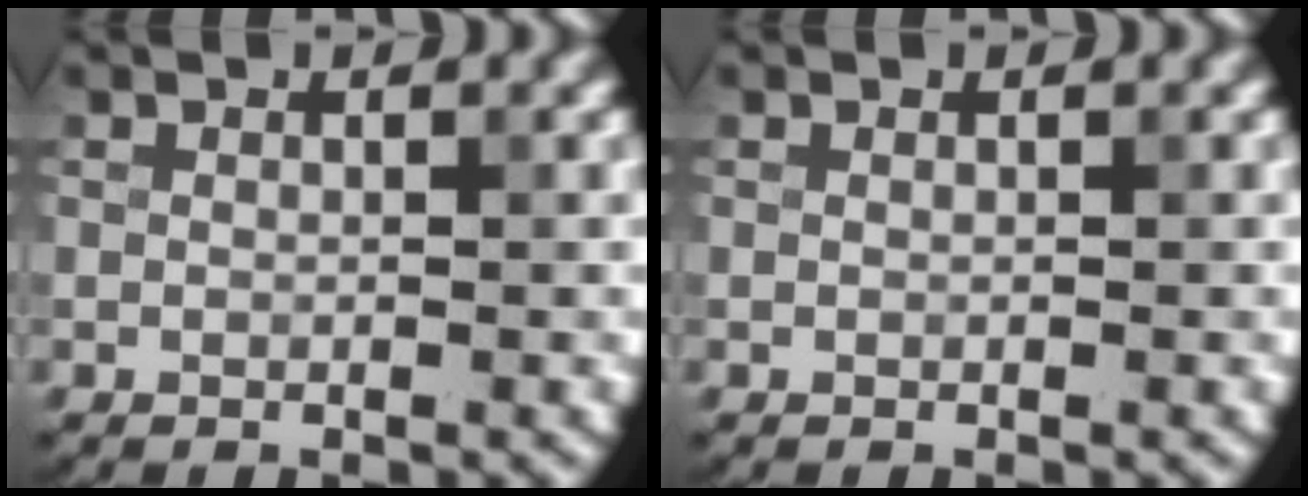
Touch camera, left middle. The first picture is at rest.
{"total": 0.0}